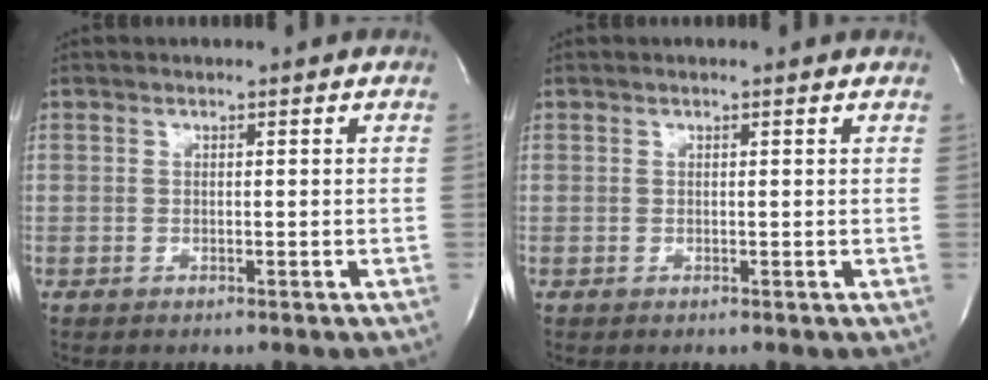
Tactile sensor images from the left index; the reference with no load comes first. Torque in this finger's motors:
{"motor_torque": [0.80, -0.74, 0.15, 0.01]}